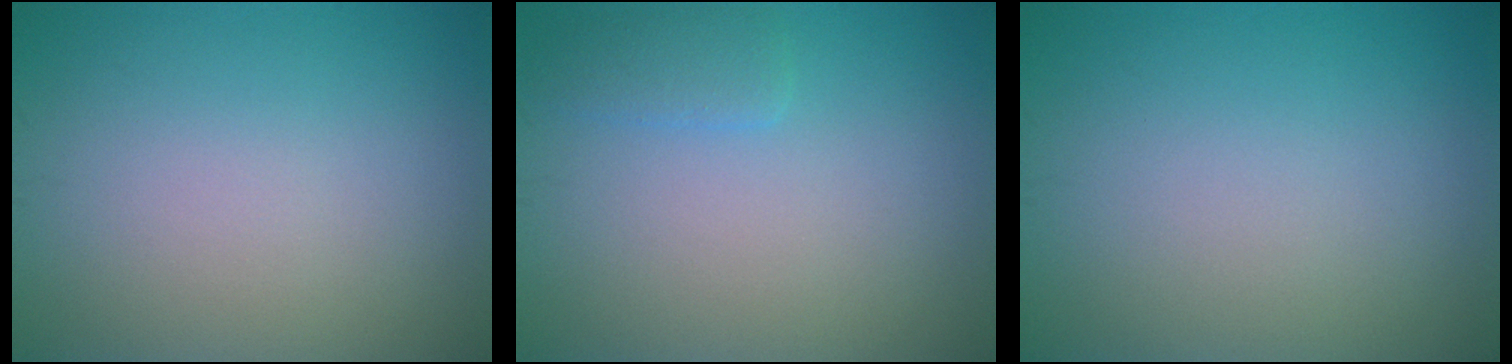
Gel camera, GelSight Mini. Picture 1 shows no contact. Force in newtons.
{"total": 1.6, "press": 1.5, "slide": 0.2}
{"total": 0.0}